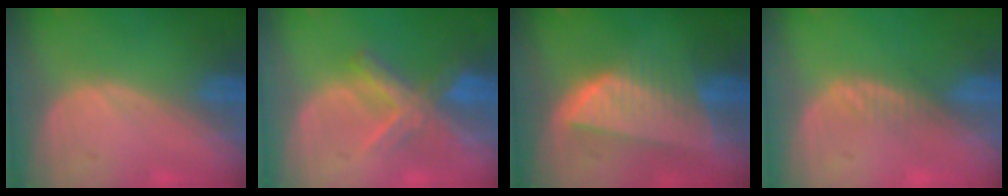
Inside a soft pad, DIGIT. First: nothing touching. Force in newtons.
{"total": 6.9, "press": 6.1, "slide": 3.2}
{"total": 8.3, "press": 7.3, "slide": 3.9}
{"total": 1.6, "press": 1.6, "slide": 0.1}